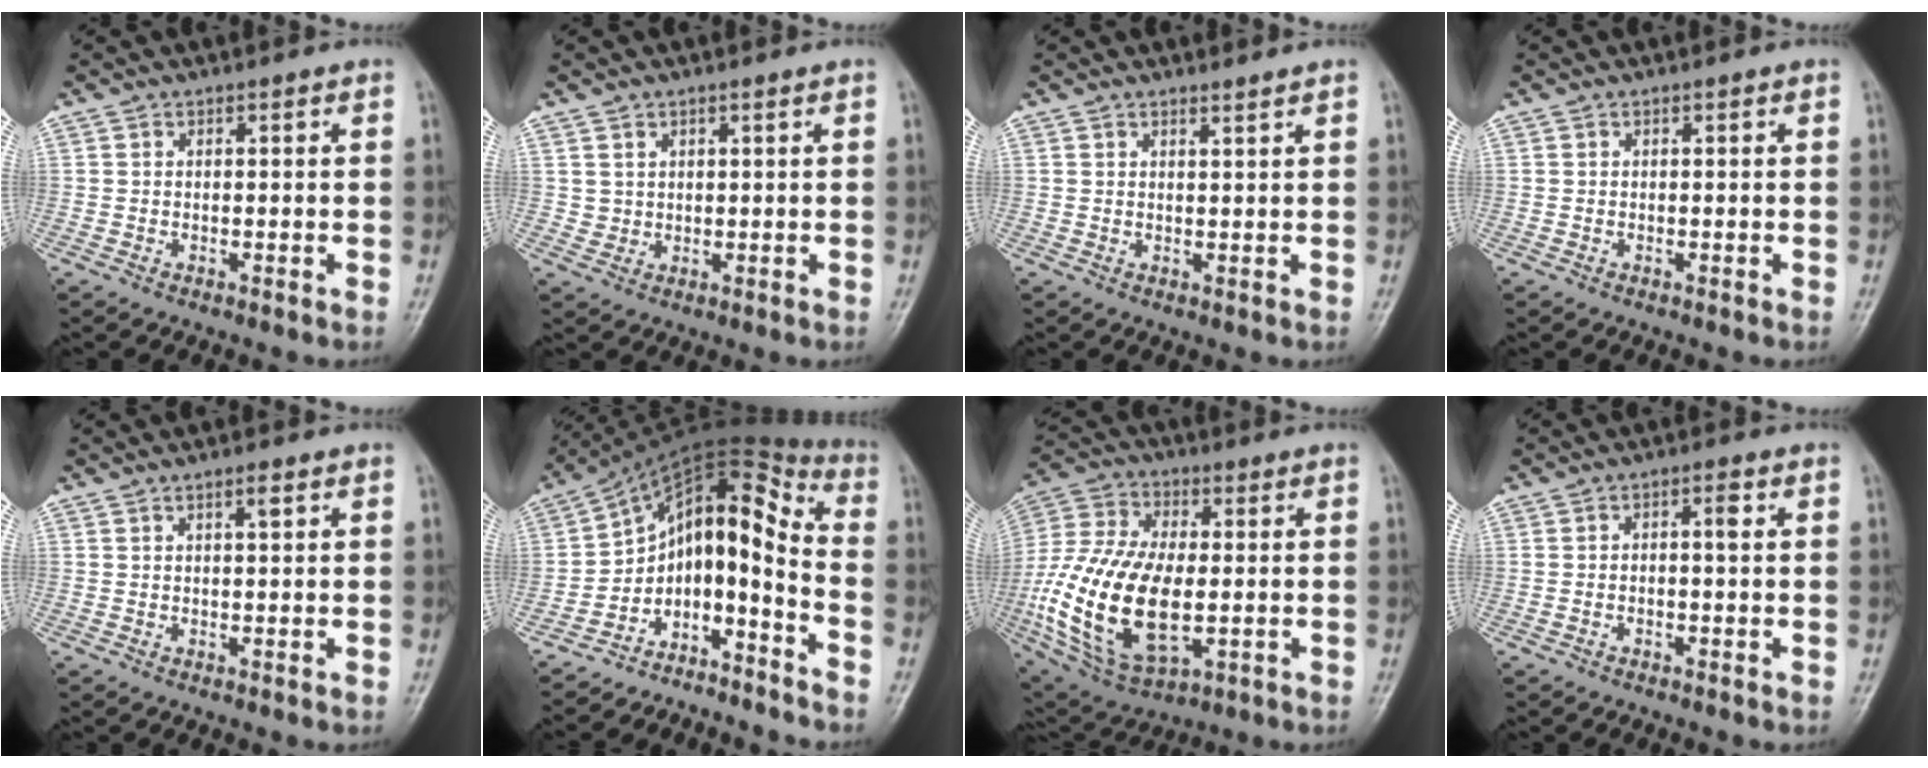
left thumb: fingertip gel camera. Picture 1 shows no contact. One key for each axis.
{"total": 2.1, "fx": 1.2, "fy": 1.7, "fz": 0.2, "tx": 0.013, "ty": -0.009, "tz": 0.020}
{"total": 1.1, "fx": 1.0, "fy": -0.3, "fz": 0.3, "tx": -0.010, "ty": -0.014, "tz": 0.018}
{"total": 0.0}
{"total": 1.7, "fx": 0.8, "fy": 0.4, "fz": 1.4, "tx": -0.020, "ty": -0.001, "tz": 0.012}
{"total": 11.6, "fx": -6.7, "fy": 4.9, "fz": 8.2, "tx": -0.108, "ty": 0.122, "tz": -0.118}
{"total": 22.9, "fx": -2.8, "fy": 12.3, "fz": 19.1, "tx": -0.397, "ty": -0.004, "tz": -0.036}
{"total": 2.1, "fx": 0.0, "fy": 0.6, "fz": 2.0, "tx": -0.033, "ty": 0.011, "tz": 0.000}